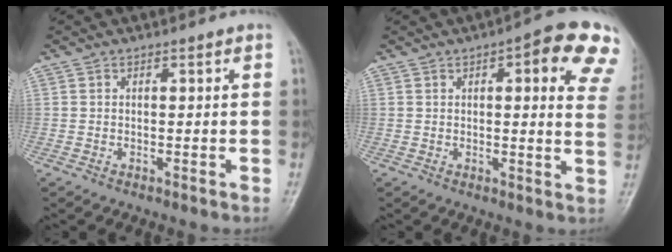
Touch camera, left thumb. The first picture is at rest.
{"total": 14.7, "force": [6.7, 4.3, 12.3], "torque": [-0.119, -0.017, 0.064]}